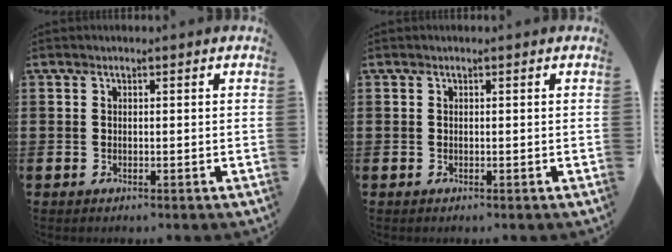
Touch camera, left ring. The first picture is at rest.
{"total": 0.0}